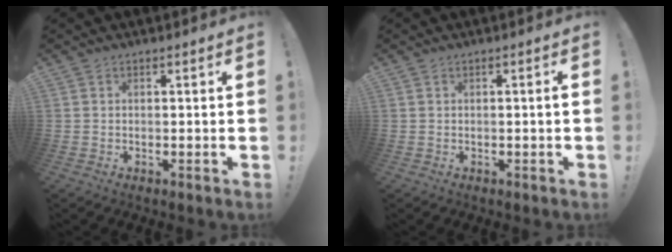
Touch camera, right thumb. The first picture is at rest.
{"total": 1.2, "force": [-0.1, -0.3, 1.2], "torque": [-0.021, 0.001, -0.004]}